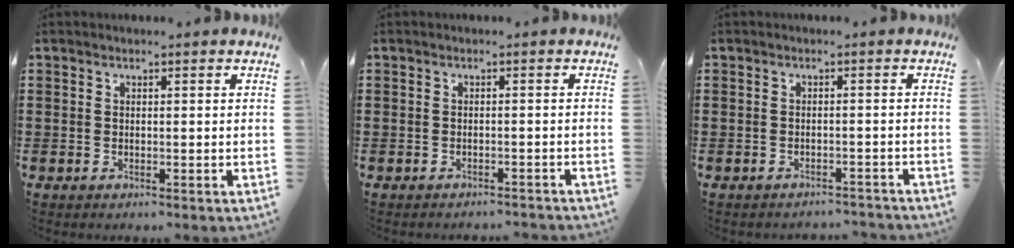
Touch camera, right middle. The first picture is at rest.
{"total": 1.1, "force": [-1.1, 0.1, -0.1], "torque": [0.000, 0.003, -0.024]}
{"total": 1.2, "force": [-1.2, 0.1, 0.1], "torque": [-0.005, 0.002, -0.025]}